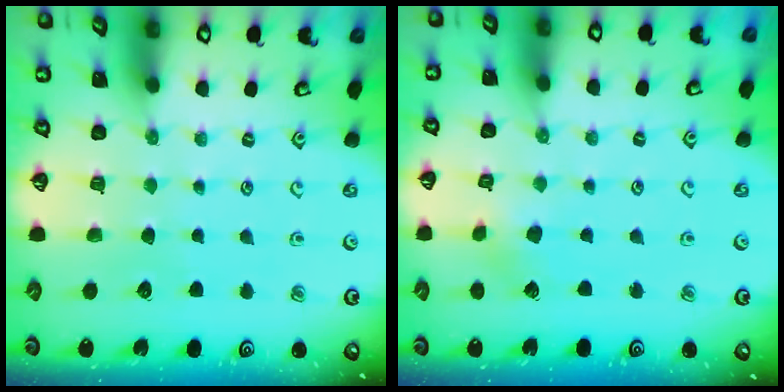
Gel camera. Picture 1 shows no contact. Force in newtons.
{"total": 2.9, "press": 2.9, "slide": 0.7}